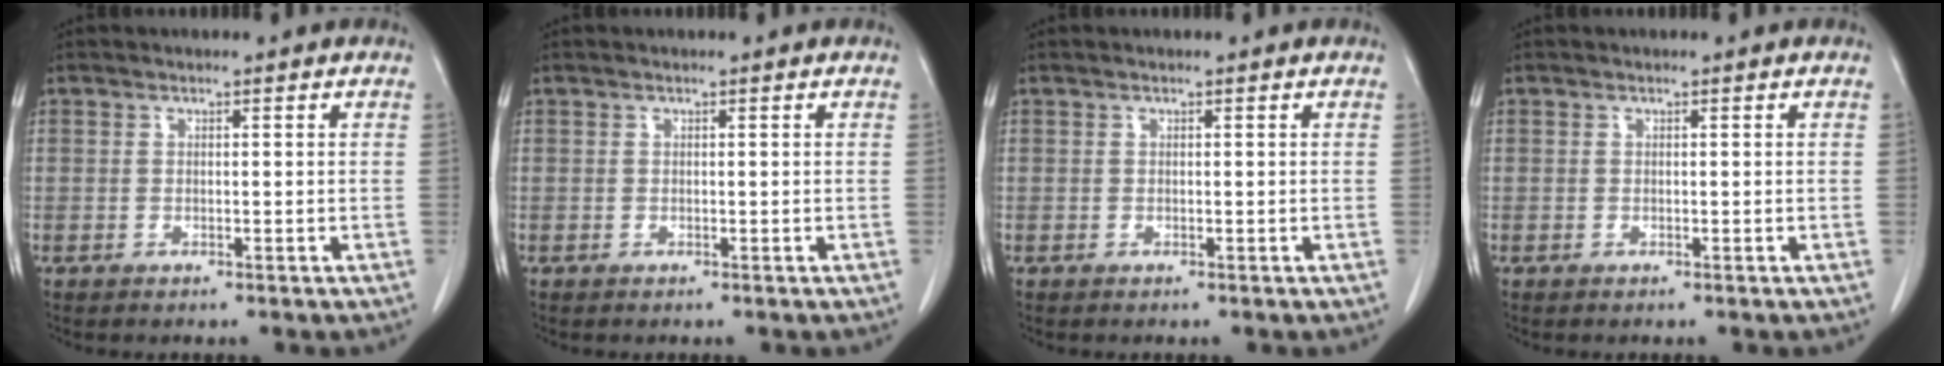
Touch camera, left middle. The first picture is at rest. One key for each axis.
{"total": 0.0}
{"total": 0.0}
{"total": 0.0}